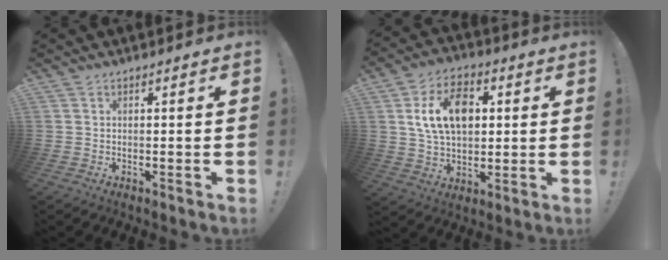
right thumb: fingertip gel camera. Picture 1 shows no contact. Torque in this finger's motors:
{"motor_torque": [0.38, 0.49, -0.02, 0.01, 0.00]}